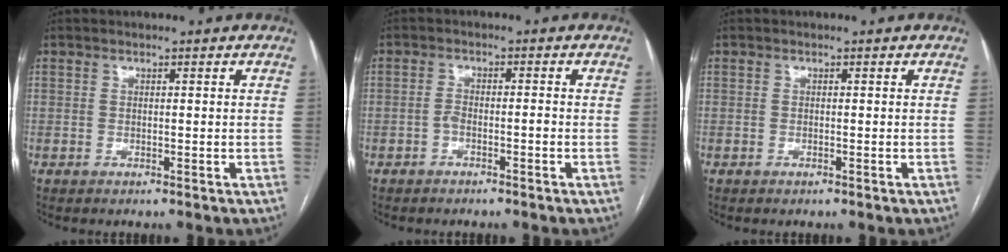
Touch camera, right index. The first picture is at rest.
{"total": 1.9, "force": [-1.2, 0.4, 1.4], "torque": [-0.025, 0.010, -0.018]}
{"total": 0.0}